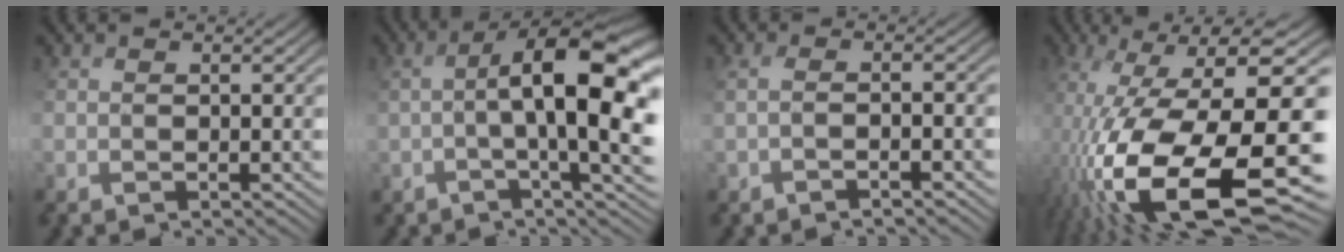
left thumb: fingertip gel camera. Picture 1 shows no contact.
{"total": 11.5, "force": [-0.4, 3.2, 11.0], "torque": [-0.154, 0.011, 0.010]}
{"total": 1.7, "force": [-1.2, -0.1, 1.2], "torque": [-0.019, 0.018, -0.026]}
{"total": 17.5, "force": [-7.6, 7.7, 13.7], "torque": [-0.299, -0.020, -0.109]}